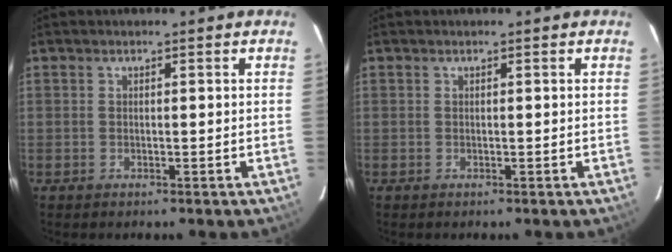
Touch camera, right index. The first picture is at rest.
{"total": 0.0}